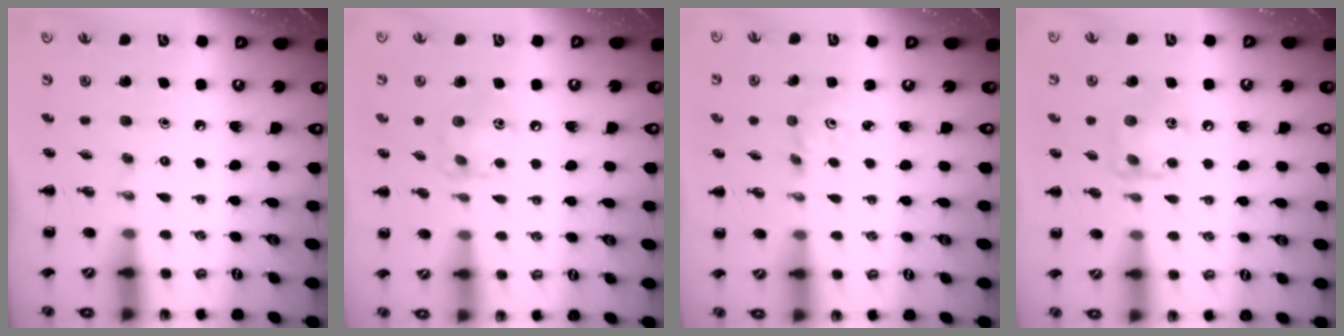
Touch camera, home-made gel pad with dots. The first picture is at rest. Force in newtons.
{"total": 8.6, "press": 8.6, "slide": 0.8}
{"total": 0.9, "press": 0.8, "slide": 0.4}
{"total": 10.9, "press": 10.8, "slide": 0.9}